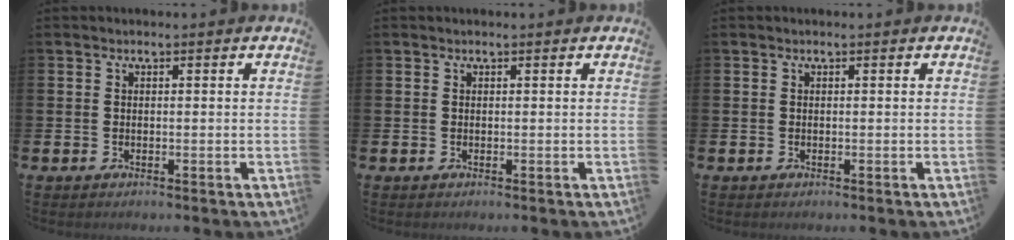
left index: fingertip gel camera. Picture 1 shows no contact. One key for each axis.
{"total": 0.0}
{"total": 0.0}